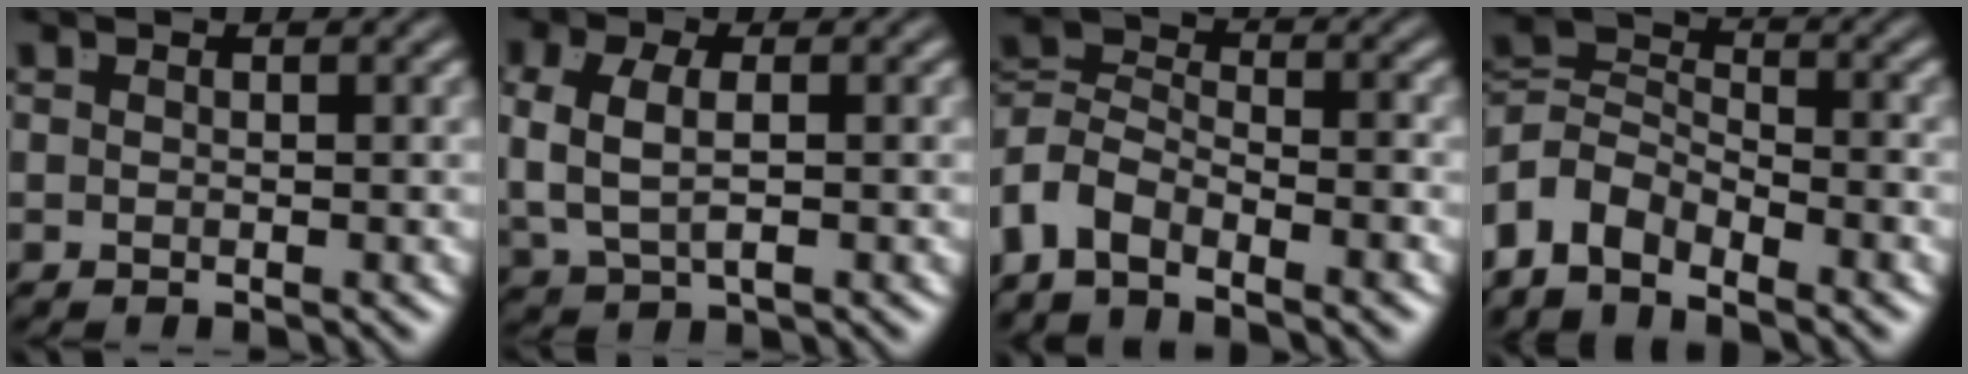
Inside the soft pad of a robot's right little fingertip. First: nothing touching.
{"total": 4.4, "force": [0.3, 2.8, 3.4], "torque": [-0.084, -0.006, 0.014]}
{"total": 7.6, "force": [-3.0, 6.2, 3.3], "torque": [-0.089, -0.029, -0.057]}
{"total": 7.7, "force": [-2.3, 6.1, 4.1], "torque": [-0.102, -0.034, -0.038]}